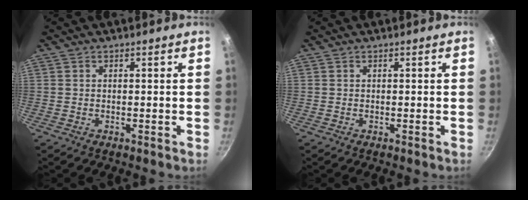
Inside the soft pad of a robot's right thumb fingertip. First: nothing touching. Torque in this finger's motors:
{"motor_torque": [-0.50, -0.50, 0.24, -0.11, 0.04]}